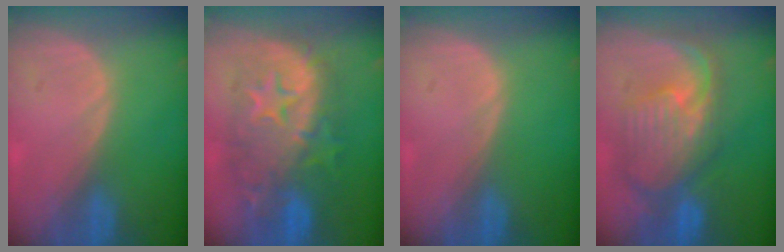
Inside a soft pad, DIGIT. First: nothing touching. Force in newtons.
{"total": 12.3, "press": 12.2, "slide": 1.1}
{"total": 0.0}
{"total": 10.9, "press": 9.6, "slide": 5.1}